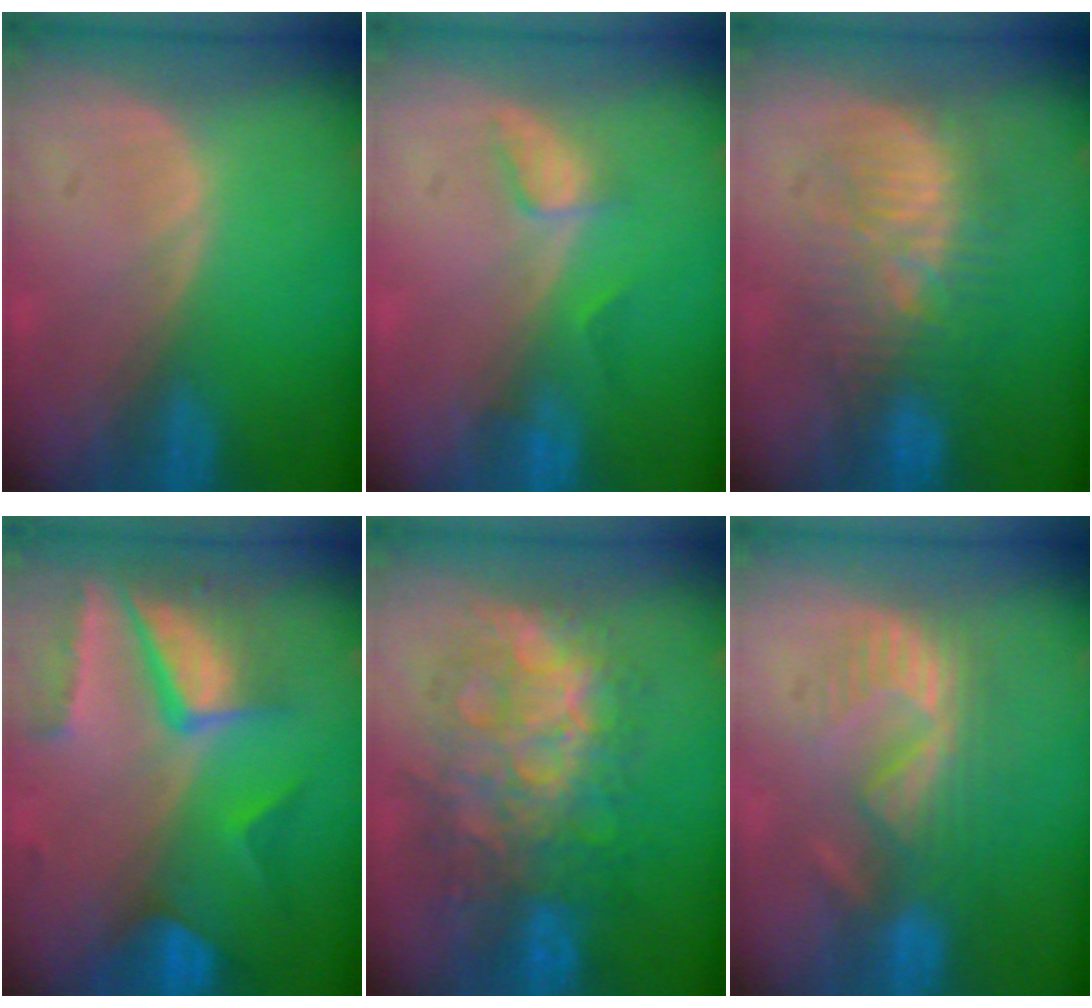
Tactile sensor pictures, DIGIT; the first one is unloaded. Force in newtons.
{"total": 2.8, "press": 2.7, "slide": 0.4}
{"total": 9.6, "press": 9.5, "slide": 1.0}
{"total": 10.4, "press": 8.8, "slide": 5.6}
{"total": 11.8, "press": 11.8, "slide": 1.2}
{"total": 8.6, "press": 8.1, "slide": 2.9}